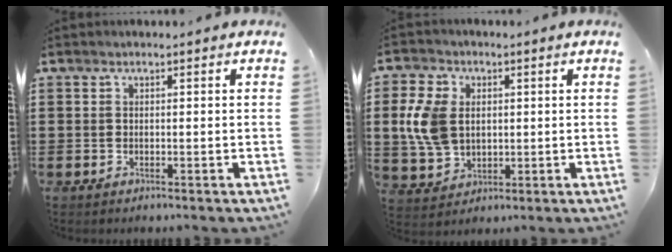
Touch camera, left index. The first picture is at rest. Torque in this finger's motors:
{"motor_torque": [0.02, 0.04, 0.05, -0.06]}